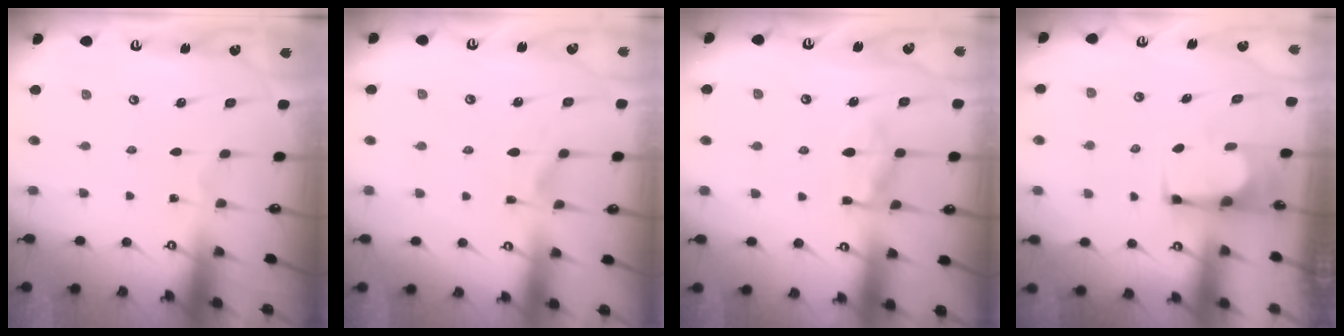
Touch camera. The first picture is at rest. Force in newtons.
{"total": 1.8, "press": 1.3, "slide": 1.3}
{"total": 10.4, "press": 10.4, "slide": 1.1}
{"total": 2.1, "press": 2.1, "slide": 0.1}